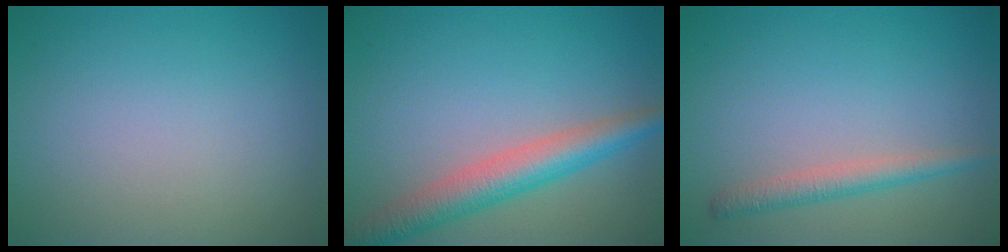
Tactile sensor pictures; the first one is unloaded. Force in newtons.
{"total": 4.9, "press": 4.9, "slide": 0.2}
{"total": 2.1, "press": 2.1, "slide": 0.1}